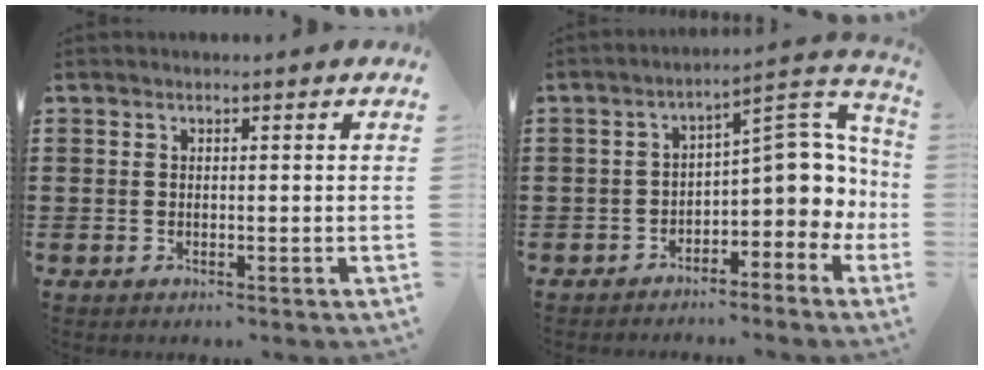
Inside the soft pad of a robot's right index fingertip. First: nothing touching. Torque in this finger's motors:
{"motor_torque": [1.81, -0.33, 0.67, 0.09]}